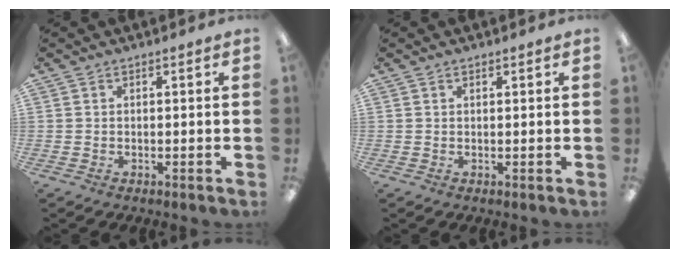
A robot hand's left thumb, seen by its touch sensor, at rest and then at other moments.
{"total": 0.8, "force": [0.6, 0.3, 0.4], "torque": [-0.010, 0.002, 0.010]}